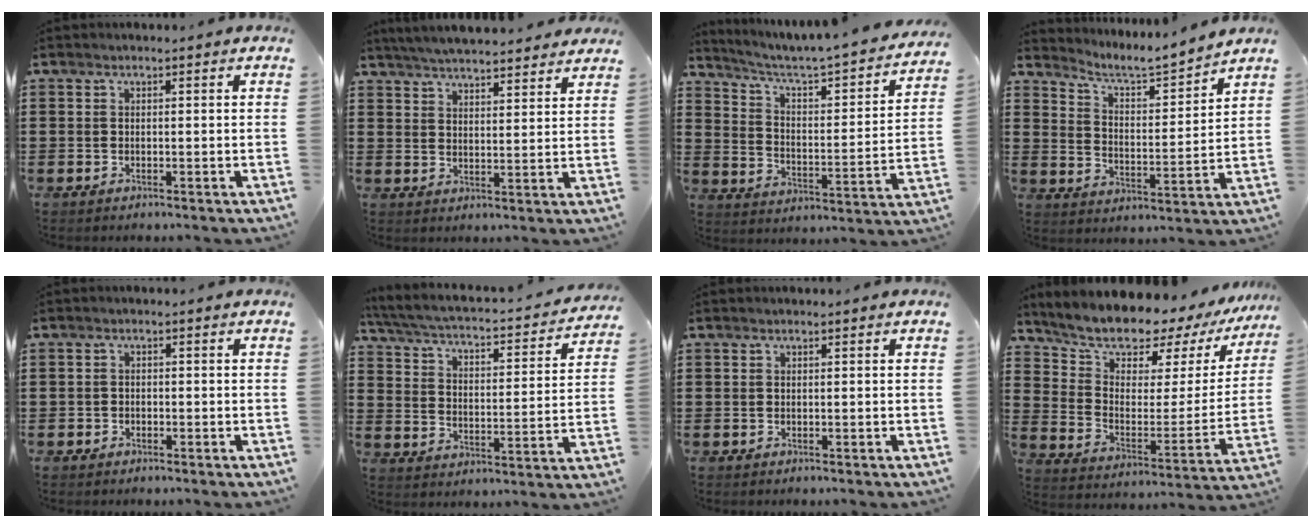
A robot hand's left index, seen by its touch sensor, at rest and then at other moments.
{"total": 4.9, "force": [4.8, -0.1, 0.8], "torque": [-0.034, -0.021, 0.087]}
{"total": 3.1, "force": [2.5, 0.4, 1.7], "torque": [-0.052, -0.036, 0.028]}
{"total": 4.5, "force": [4.3, -0.1, 1.4], "torque": [-0.050, -0.035, 0.063]}
{"total": 1.2, "force": [-1.0, 0.7, 0.0], "torque": [-0.004, 0.003, -0.022]}
{"total": 2.9, "force": [2.5, 0.2, 1.6], "torque": [-0.049, -0.027, 0.031]}
{"total": 0.0}
{"total": 7.6, "force": [7.2, 2.1, 1.5], "torque": [-0.060, -0.067, 0.119]}